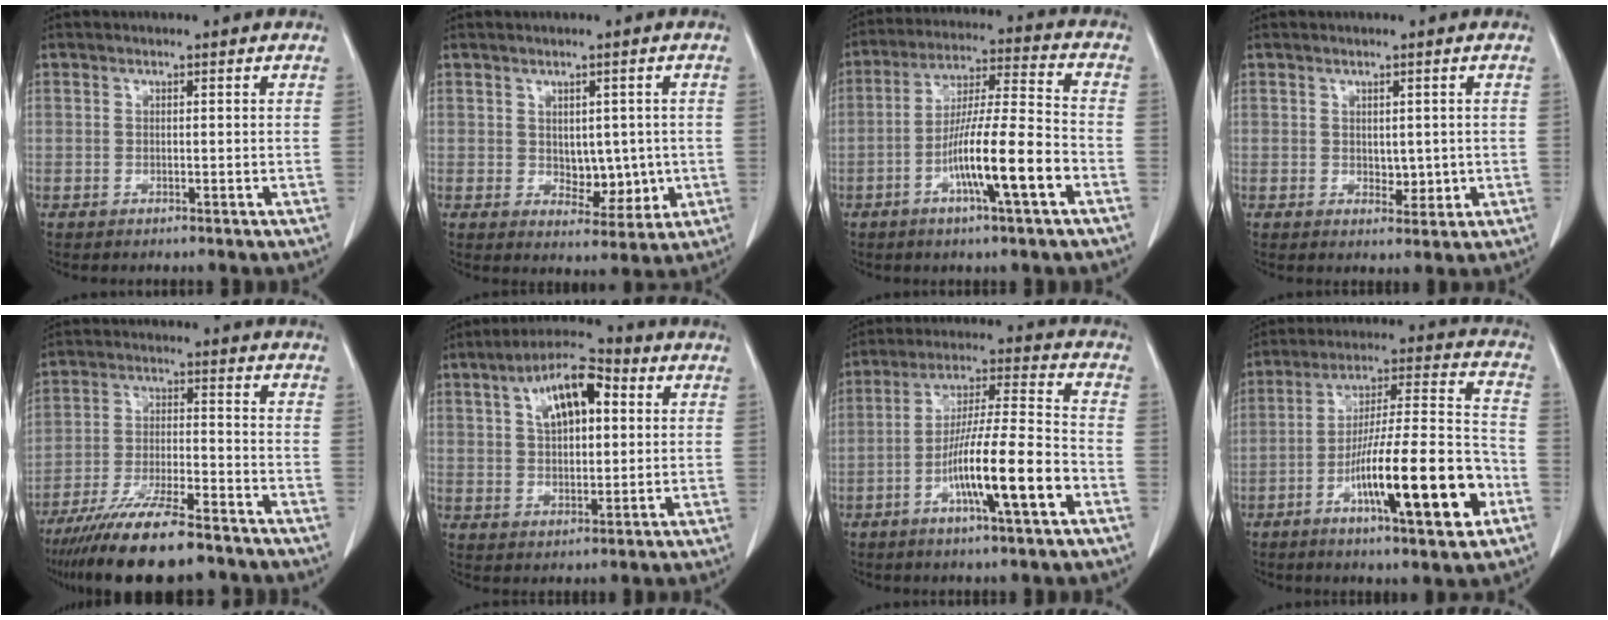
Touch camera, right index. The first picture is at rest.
{"total": 6.2, "force": [-0.1, 3.7, 5.0], "torque": [-0.059, -0.003, 0.014]}
{"total": 13.1, "force": [-5.1, 0.6, 12.1], "torque": [-0.216, 0.001, -0.089]}
{"total": 2.6, "force": [0.1, 1.7, 2.0], "torque": [-0.024, -0.005, 0.009]}
{"total": 15.9, "force": [-12.6, 2.5, 9.2], "torque": [-0.168, -0.026, -0.214]}
{"total": 10.7, "force": [3.6, 4.4, 9.1], "torque": [-0.160, 0.027, 0.058]}
{"total": 14.4, "force": [-5.6, 0.7, 13.2], "torque": [-0.234, -0.001, -0.097]}
{"total": 19.0, "force": [-7.5, 2.2, 17.4], "torque": [-0.275, 0.001, -0.115]}